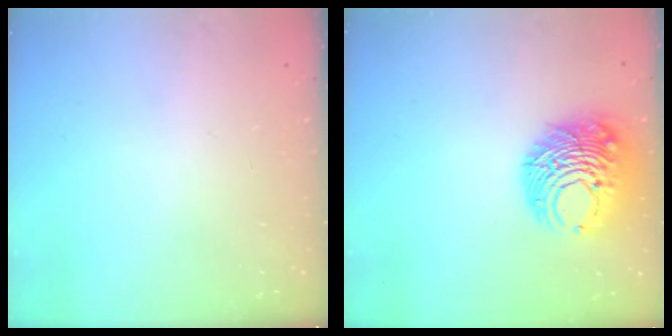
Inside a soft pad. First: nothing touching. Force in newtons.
{"total": 14.3, "press": 14.2, "slide": 0.5}